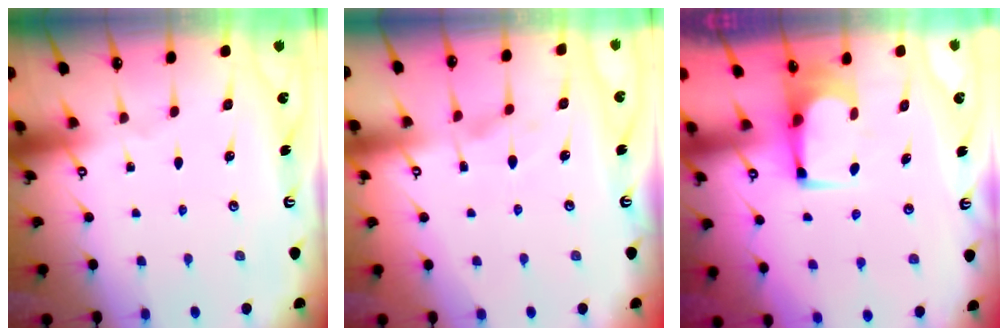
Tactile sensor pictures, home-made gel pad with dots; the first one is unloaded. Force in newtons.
{"total": 2.3, "press": 2.1, "slide": 1.1}
{"total": 2.2, "press": 2.2, "slide": 0.2}